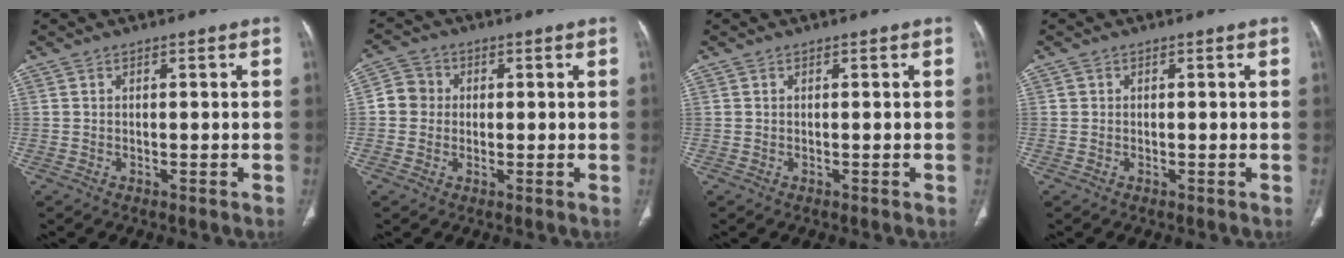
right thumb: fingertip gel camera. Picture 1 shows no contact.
{"total": 4.8, "force": [0.2, 4.6, 1.4], "torque": [-0.008, 0.009, -0.005]}
{"total": 0.0}
{"total": 0.5, "force": [0.1, 0.5, 0.0], "torque": [0.006, 0.006, 0.001]}